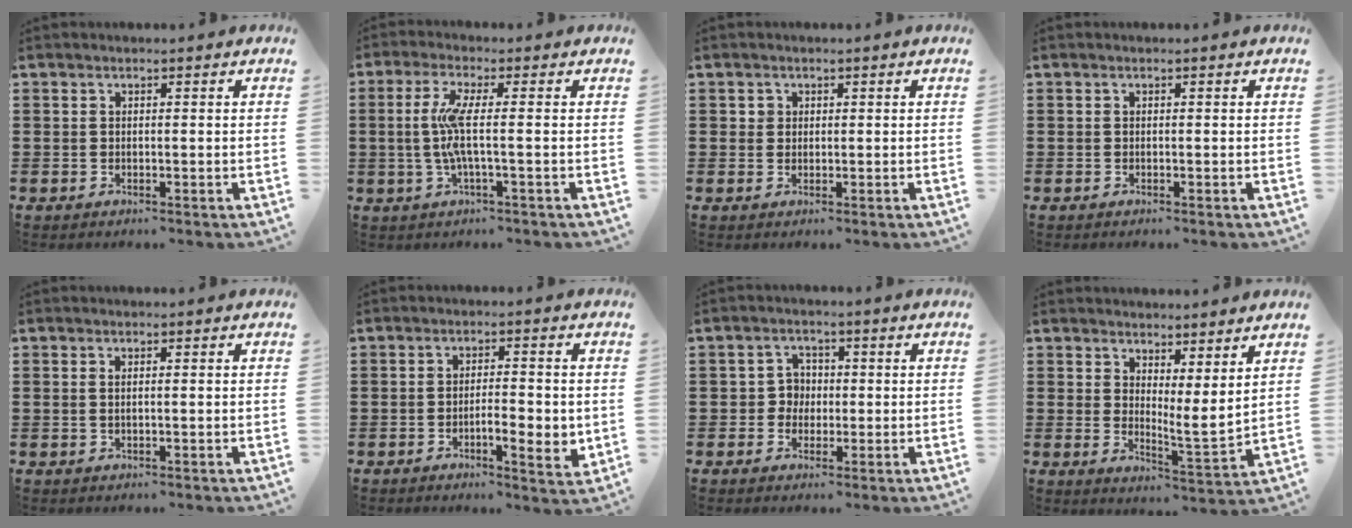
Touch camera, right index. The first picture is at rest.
{"total": 5.9, "force": [-0.4, 0.1, 5.9], "torque": [-0.138, -0.019, -0.020]}
{"total": 1.2, "force": [0.5, 1.0, 0.1], "torque": [-0.005, 0.003, 0.010]}
{"total": 0.0}
{"total": 0.8, "force": [0.1, 0.1, 0.8], "torque": [-0.016, -0.002, 0.003]}
{"total": 5.1, "force": [-1.3, 1.6, 4.7], "torque": [-0.072, 0.002, -0.025]}
{"total": 3.3, "force": [-0.3, 3.0, 1.3], "torque": [-0.037, 0.008, -0.009]}
{"total": 4.4, "force": [3.7, 0.7, 2.3], "torque": [-0.041, -0.030, 0.065]}